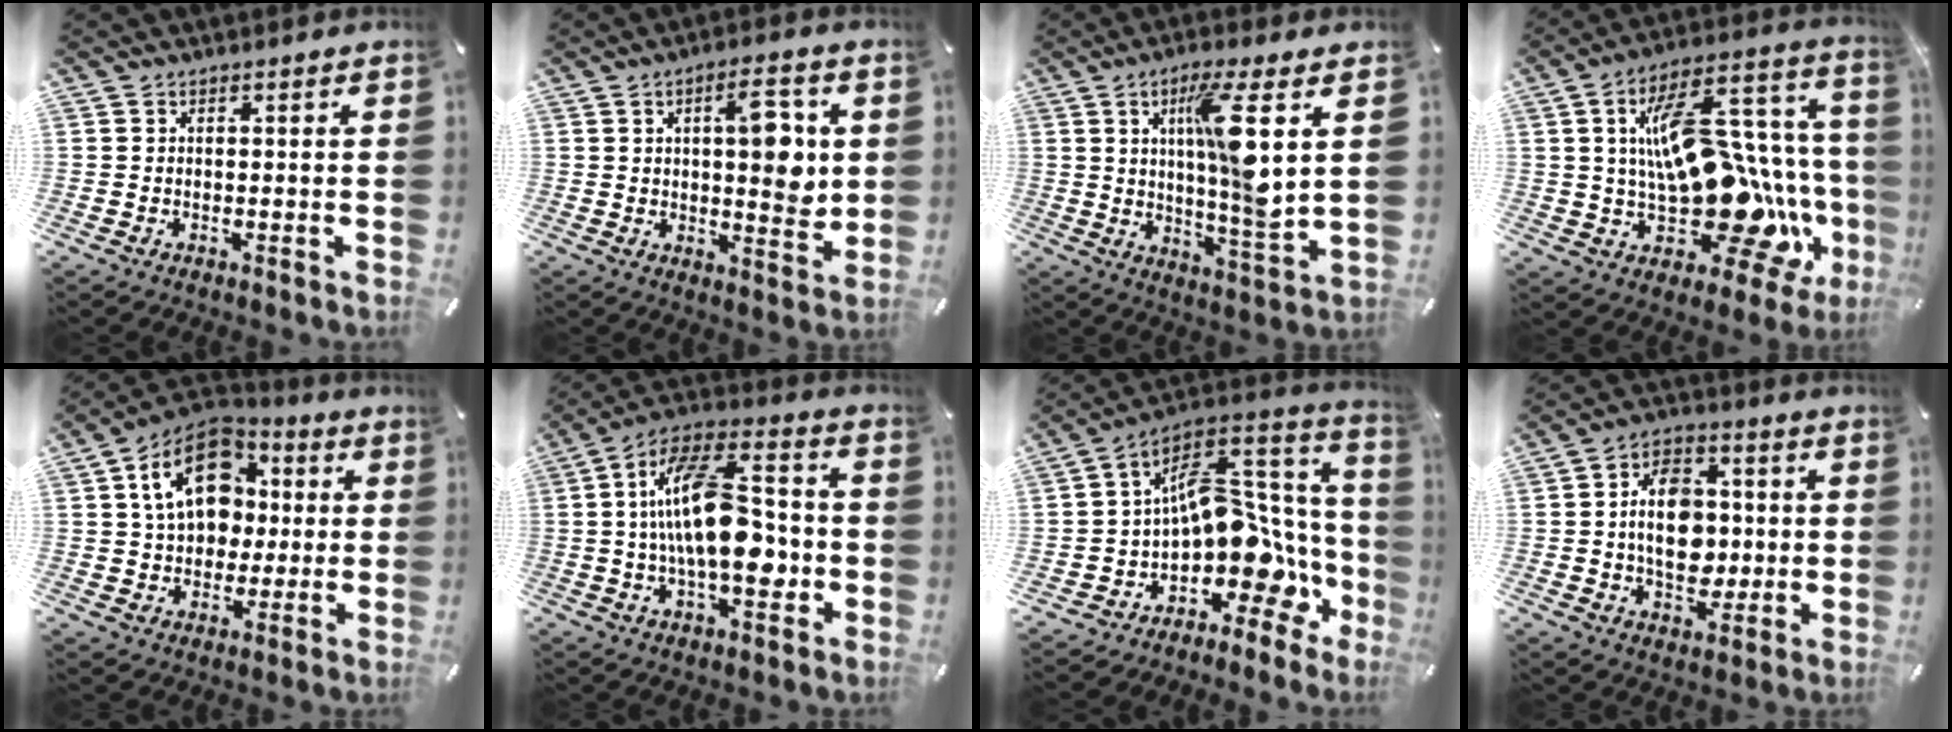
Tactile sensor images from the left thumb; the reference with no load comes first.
{"total": 11.6, "force": [2.6, 4.9, 10.2], "torque": [-0.131, -0.012, 0.039]}
{"total": 13.6, "force": [3.9, 2.2, 12.8], "torque": [-0.210, -0.020, 0.057]}
{"total": 26.4, "force": [-2.2, 14.3, 22.0], "torque": [-0.335, -0.011, -0.029]}
{"total": 16.8, "force": [3.8, 12.9, 10.1], "torque": [-0.170, -0.001, 0.069]}
{"total": 19.6, "force": [-0.5, 10.2, 16.8], "torque": [-0.304, 0.002, -0.018]}
{"total": 16.7, "force": [0.8, 11.4, 12.2], "torque": [-0.170, -0.047, 0.019]}
{"total": 13.4, "force": [-0.5, 9.8, 9.2], "torque": [-0.155, 0.015, -0.004]}